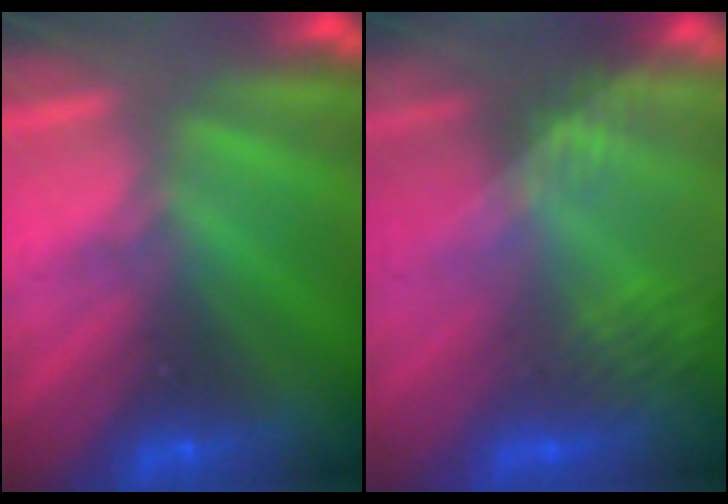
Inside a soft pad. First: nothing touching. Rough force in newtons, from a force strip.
{"total": 2.4}